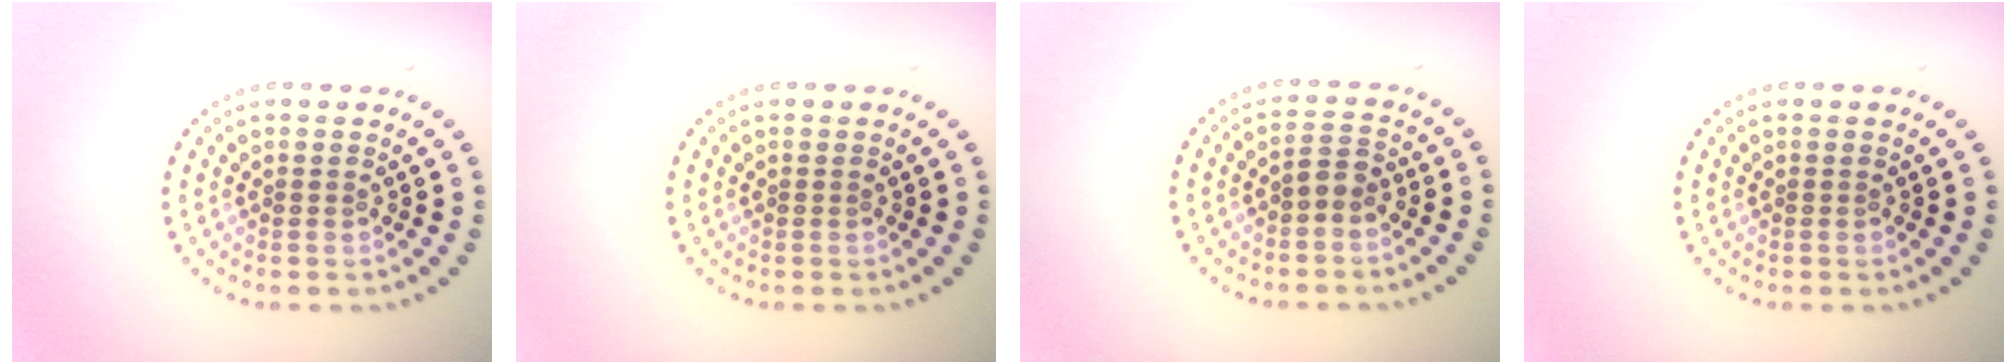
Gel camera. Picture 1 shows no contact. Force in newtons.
{"total": 0.0}
{"total": 1.6, "press": 1.5, "slide": 0.5}
{"total": 0.0}